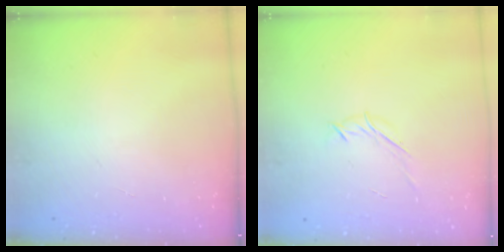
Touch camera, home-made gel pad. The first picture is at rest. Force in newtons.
{"total": 3.9, "press": 3.8, "slide": 0.8}